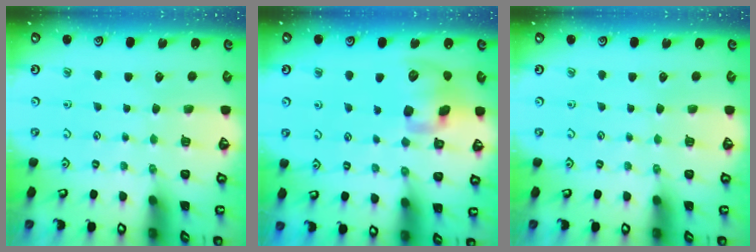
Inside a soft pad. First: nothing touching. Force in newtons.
{"total": 13.2, "press": 13.0, "slide": 2.2}
{"total": 0.0}